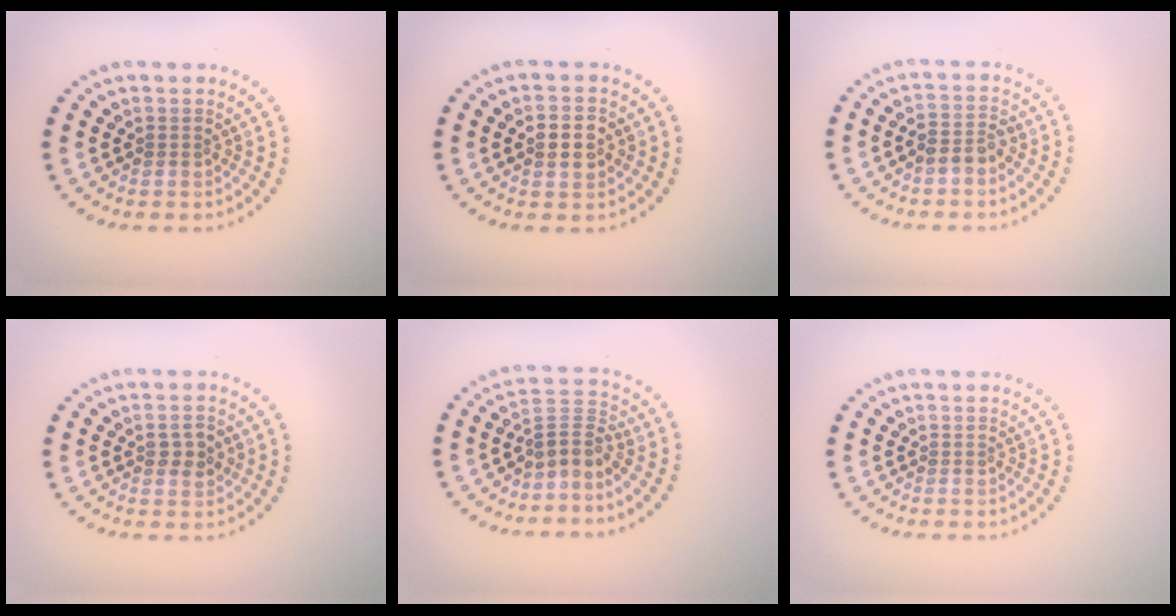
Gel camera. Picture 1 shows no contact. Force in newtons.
{"total": 2.9, "press": 2.9, "slide": 0.2}
{"total": 2.1, "press": 2.0, "slide": 0.8}
{"total": 2.1, "press": 2.1, "slide": 0.3}
{"total": 2.8, "press": 2.0, "slide": 2.0}
{"total": 0.0}